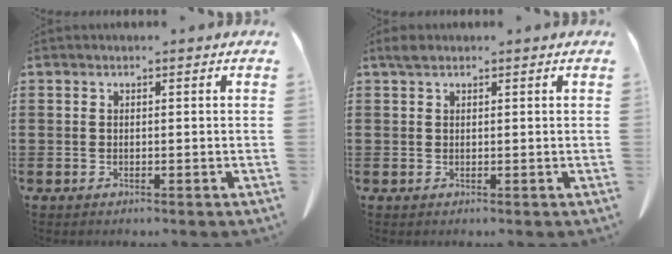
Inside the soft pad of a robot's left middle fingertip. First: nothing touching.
{"total": 1.3, "force": [0.9, 0.7, 0.7], "torque": [-0.017, 0.003, 0.018]}